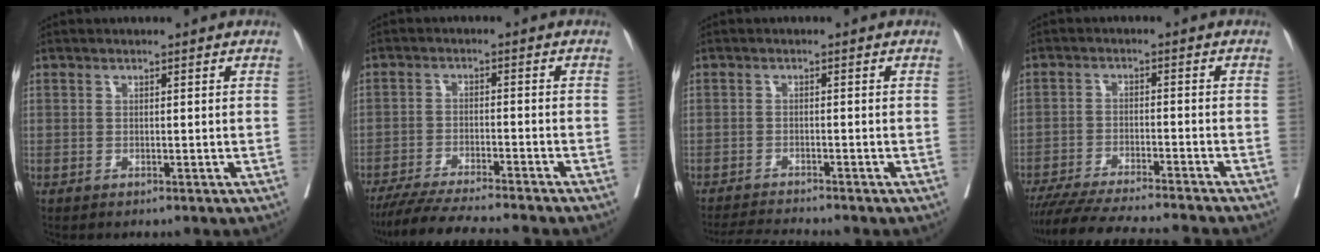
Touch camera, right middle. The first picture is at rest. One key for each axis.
{"total": 12.6, "fx": -11.1, "fy": -0.3, "fz": 5.9, "tx": -0.081, "ty": -0.024, "tz": -0.176}
{"total": 4.3, "fx": -4.1, "fy": -1.0, "fz": 0.8, "tx": -0.016, "ty": -0.021, "tz": -0.070}
{"total": 15.8, "fx": -14.4, "fy": -0.2, "fz": 6.6, "tx": -0.106, "ty": -0.031, "tz": -0.221}